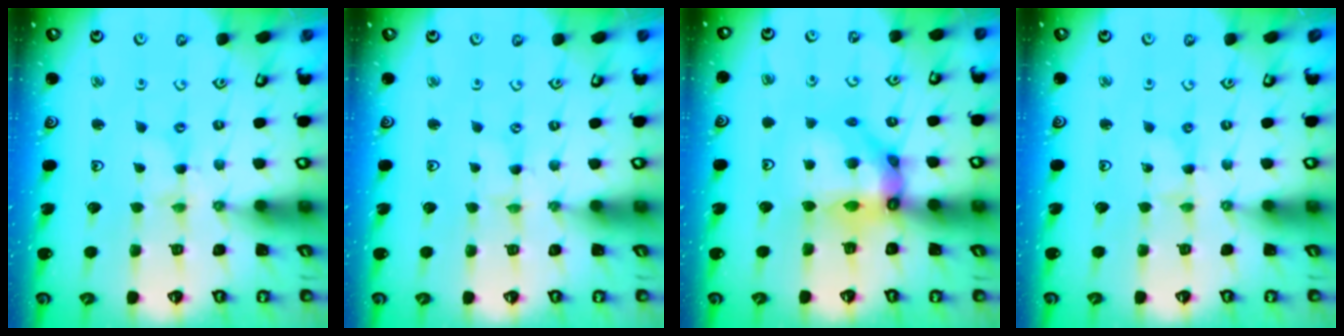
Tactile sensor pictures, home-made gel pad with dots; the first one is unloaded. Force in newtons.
{"total": 0.0}
{"total": 11.5, "press": 11.4, "slide": 1.6}
{"total": 0.0}